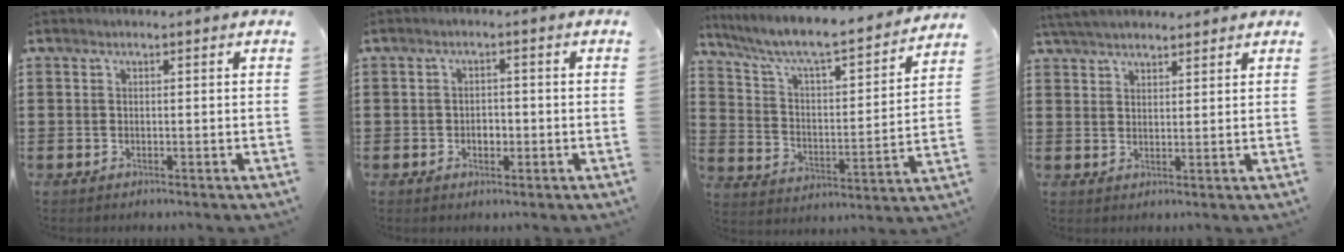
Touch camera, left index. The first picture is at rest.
{"total": 1.9, "force": [-0.6, 1.3, 1.3], "torque": [-0.028, 0.003, -0.014]}
{"total": 6.2, "force": [5.4, 0.6, 3.0], "torque": [-0.085, -0.047, 0.083]}
{"total": 4.5, "force": [4.1, 0.9, 1.5], "torque": [-0.041, -0.002, 0.079]}